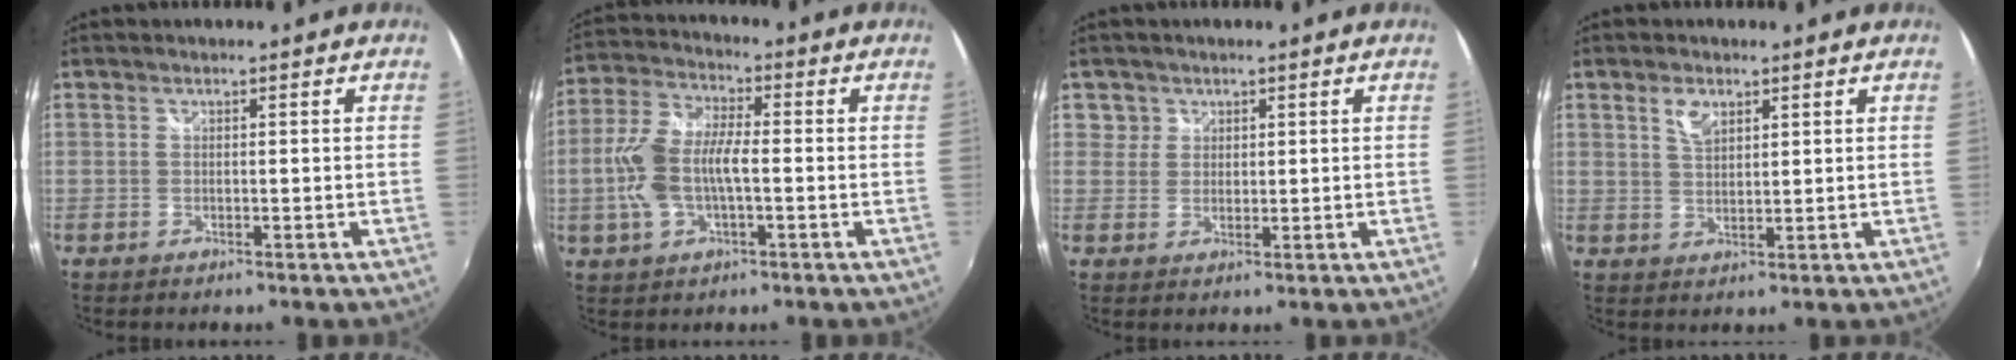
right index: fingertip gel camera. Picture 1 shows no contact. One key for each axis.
{"total": 10.3, "fx": -1.6, "fy": 5.1, "fz": 8.8, "tx": -0.189, "ty": 0.010, "tz": -0.030}
{"total": 3.2, "fx": 1.3, "fy": 2.9, "fz": 0.2, "tx": 0.011, "ty": 0.012, "tz": 0.020}
{"total": 3.7, "fx": 2.0, "fy": 2.0, "fz": 2.4, "tx": -0.039, "ty": 0.004, "tz": 0.037}